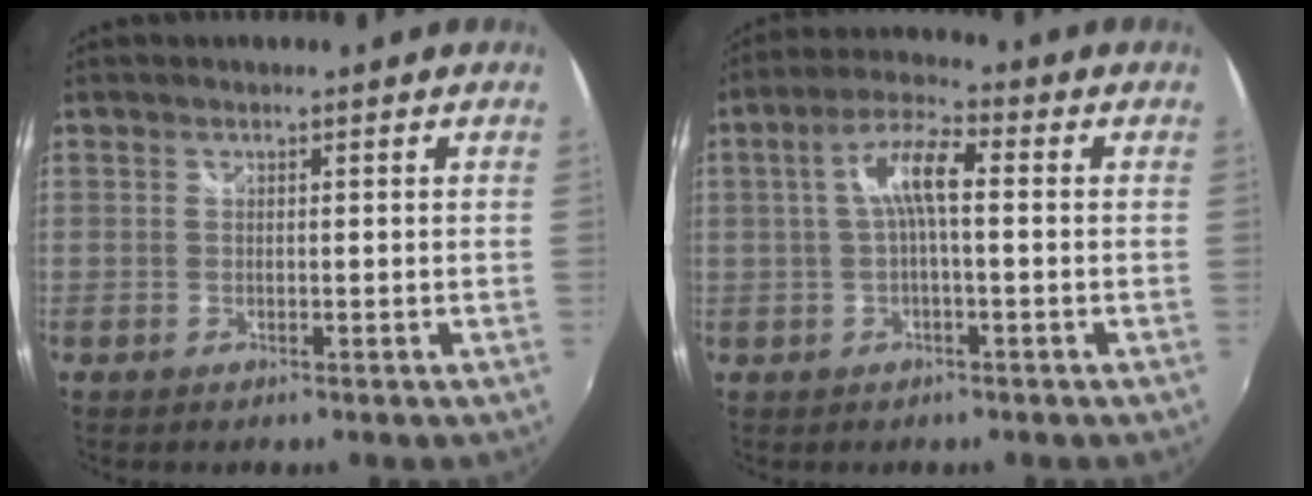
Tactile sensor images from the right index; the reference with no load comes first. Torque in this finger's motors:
{"motor_torque": [0.50, -0.29, 0.43, 0.12]}